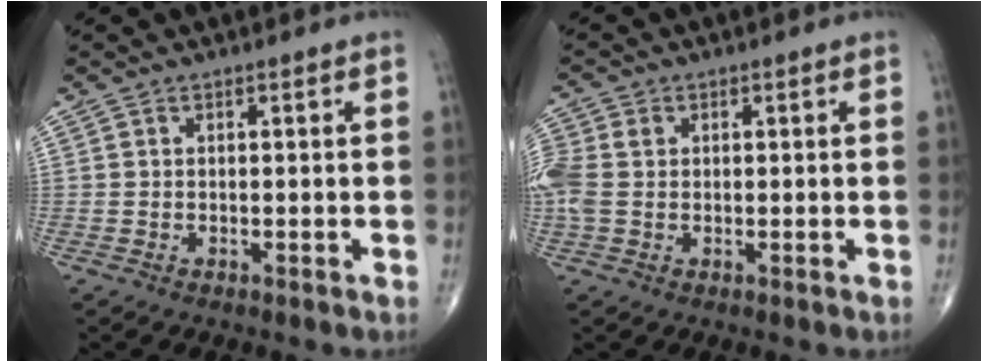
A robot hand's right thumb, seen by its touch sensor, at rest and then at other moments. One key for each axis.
{"total": 5.3, "fx": 0.4, "fy": 4.0, "fz": 3.5, "tx": -0.102, "ty": 0.012, "tz": 0.007}